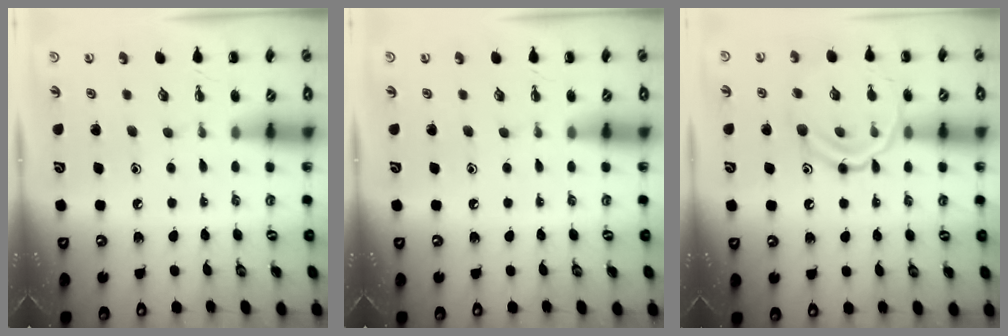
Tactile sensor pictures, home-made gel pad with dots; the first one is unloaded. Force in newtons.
{"total": 0.0}
{"total": 13.1, "press": 13.0, "slide": 1.1}